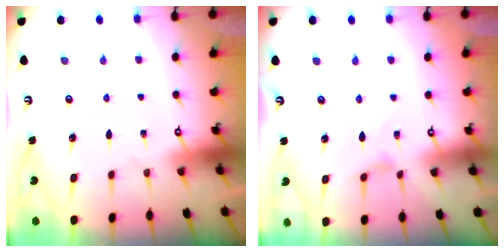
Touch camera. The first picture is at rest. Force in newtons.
{"total": 2.9, "press": 2.8, "slide": 0.5}